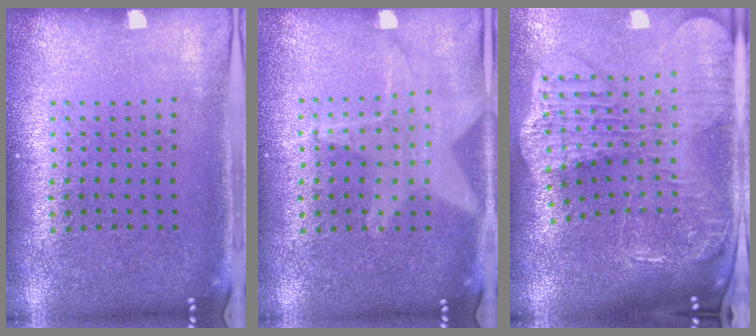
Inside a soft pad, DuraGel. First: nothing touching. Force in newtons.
{"total": 1.3, "press": 1.3, "slide": 0.3}
{"total": 4.3, "press": 3.3, "slide": 2.8}